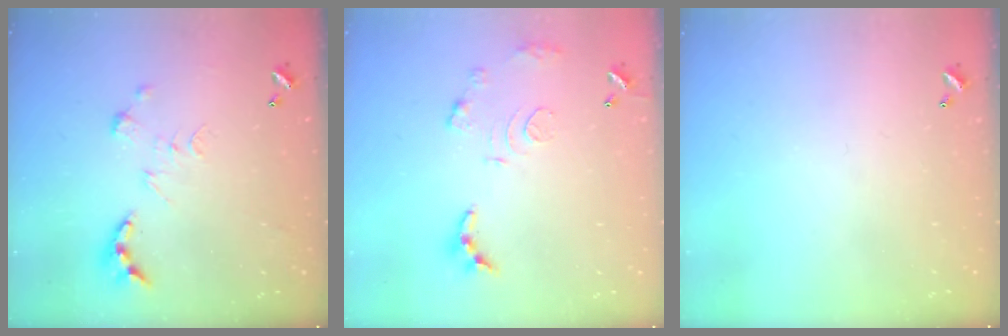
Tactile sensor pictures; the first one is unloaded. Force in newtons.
{"total": 11.6, "press": 11.5, "slide": 0.8}
{"total": 0.0}